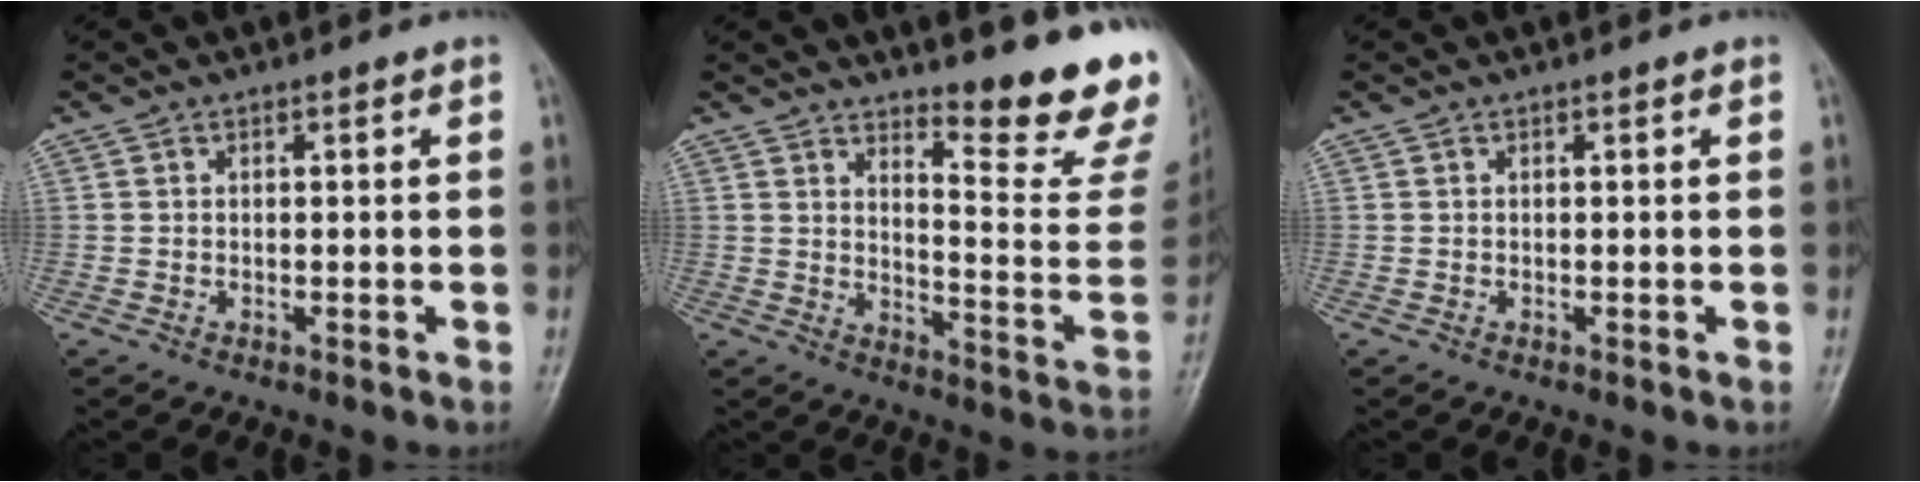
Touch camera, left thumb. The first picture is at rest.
{"total": 15.4, "force": [12.9, 1.7, 8.2], "torque": [-0.086, -0.146, 0.170]}
{"total": 0.0}